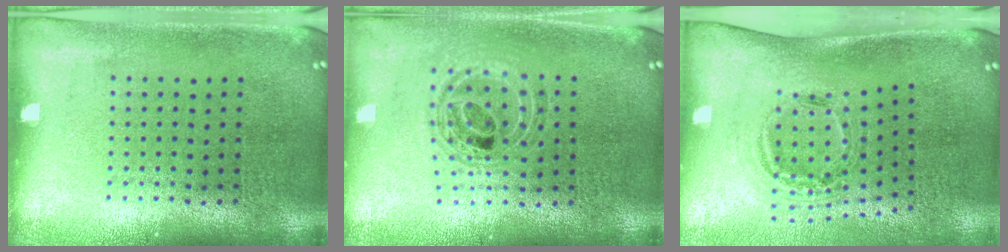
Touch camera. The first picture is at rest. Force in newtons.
{"total": 0.8, "press": 0.8, "slide": 0.2}
{"total": 1.2, "press": 1.0, "slide": 0.7}